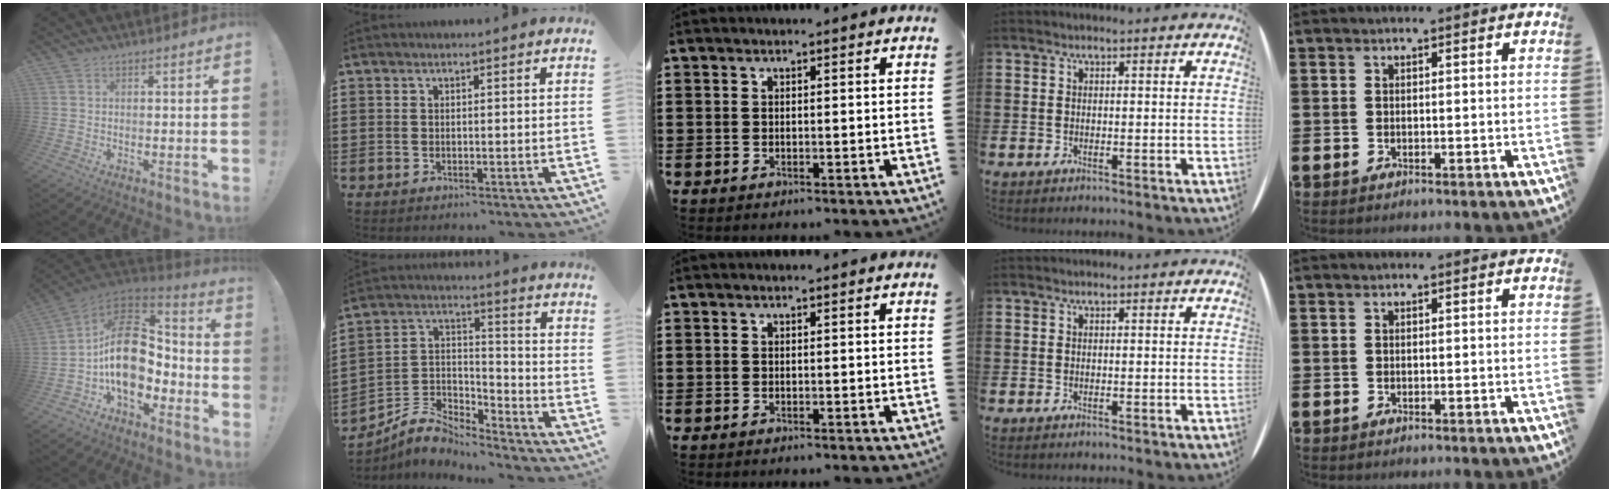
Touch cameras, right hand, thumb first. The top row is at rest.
{"thumb": {"total": 21.2, "force": [-0.5, 14.1, 15.7], "torque": [-0.275, 0.015, 0.005]}, "index": {"total": 6.0, "force": [-5.6, 1.9, 0.9], "torque": [-0.036, 0.006, -0.118]}}